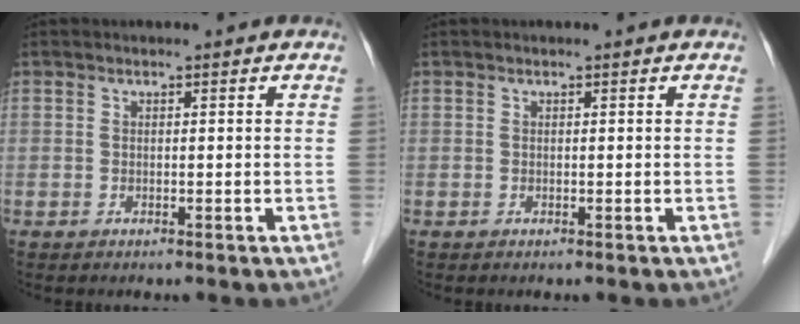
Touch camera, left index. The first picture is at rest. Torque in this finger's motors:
{"motor_torque": [0.00, 0.05, -0.02, 0.00]}